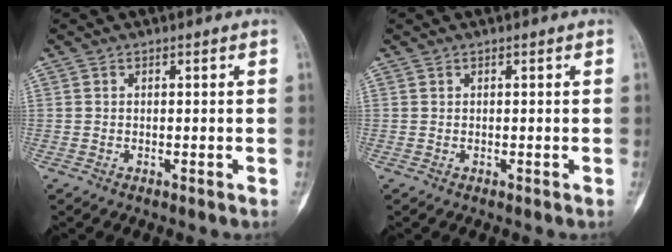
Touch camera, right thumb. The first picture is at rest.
{"total": 0.0}